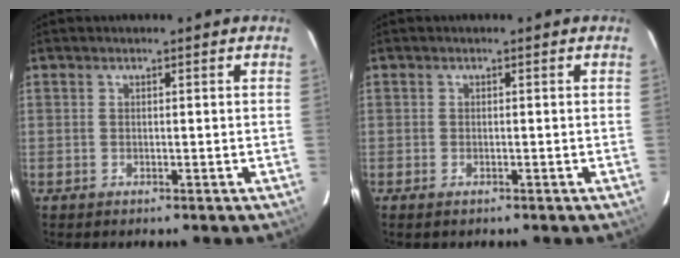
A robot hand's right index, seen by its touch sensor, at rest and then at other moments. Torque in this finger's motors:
{"motor_torque": [0.33, -0.24, 0.06, 0.02]}